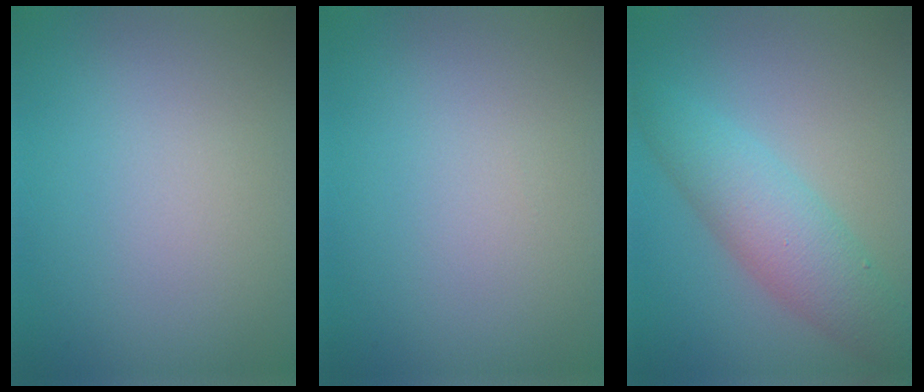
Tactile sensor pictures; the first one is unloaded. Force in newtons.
{"total": 0.0}
{"total": 5.2, "press": 5.2, "slide": 0.2}